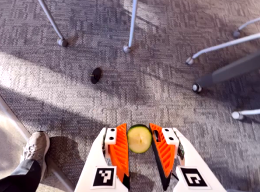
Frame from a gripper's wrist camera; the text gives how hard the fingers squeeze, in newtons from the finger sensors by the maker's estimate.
{"total": 8.7, "left": 8.8, "right": 8.5}